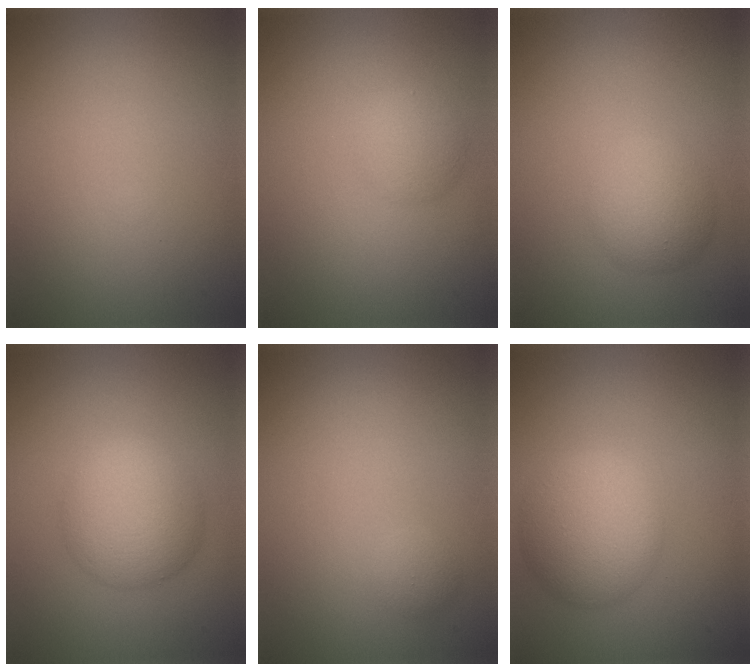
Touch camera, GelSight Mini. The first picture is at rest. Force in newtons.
{"total": 2.1, "press": 2.1, "slide": 0.0}
{"total": 3.5, "press": 3.5, "slide": 0.1}
{"total": 5.5, "press": 5.5, "slide": 0.2}
{"total": 0.9, "press": 0.9, "slide": 0.0}
{"total": 6.1, "press": 6.1, "slide": 0.3}